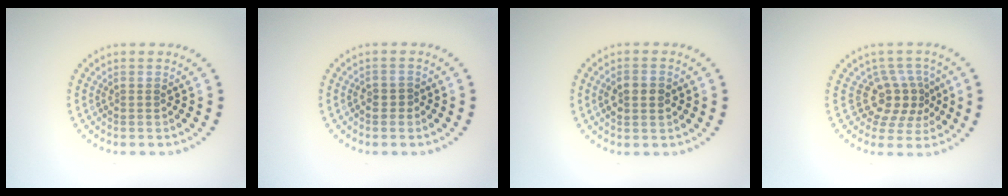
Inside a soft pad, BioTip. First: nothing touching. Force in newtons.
{"total": 0.9, "press": 0.7, "slide": 0.5}
{"total": 3.1, "press": 3.1, "slide": 0.4}
{"total": 3.7, "press": 2.7, "slide": 2.4}